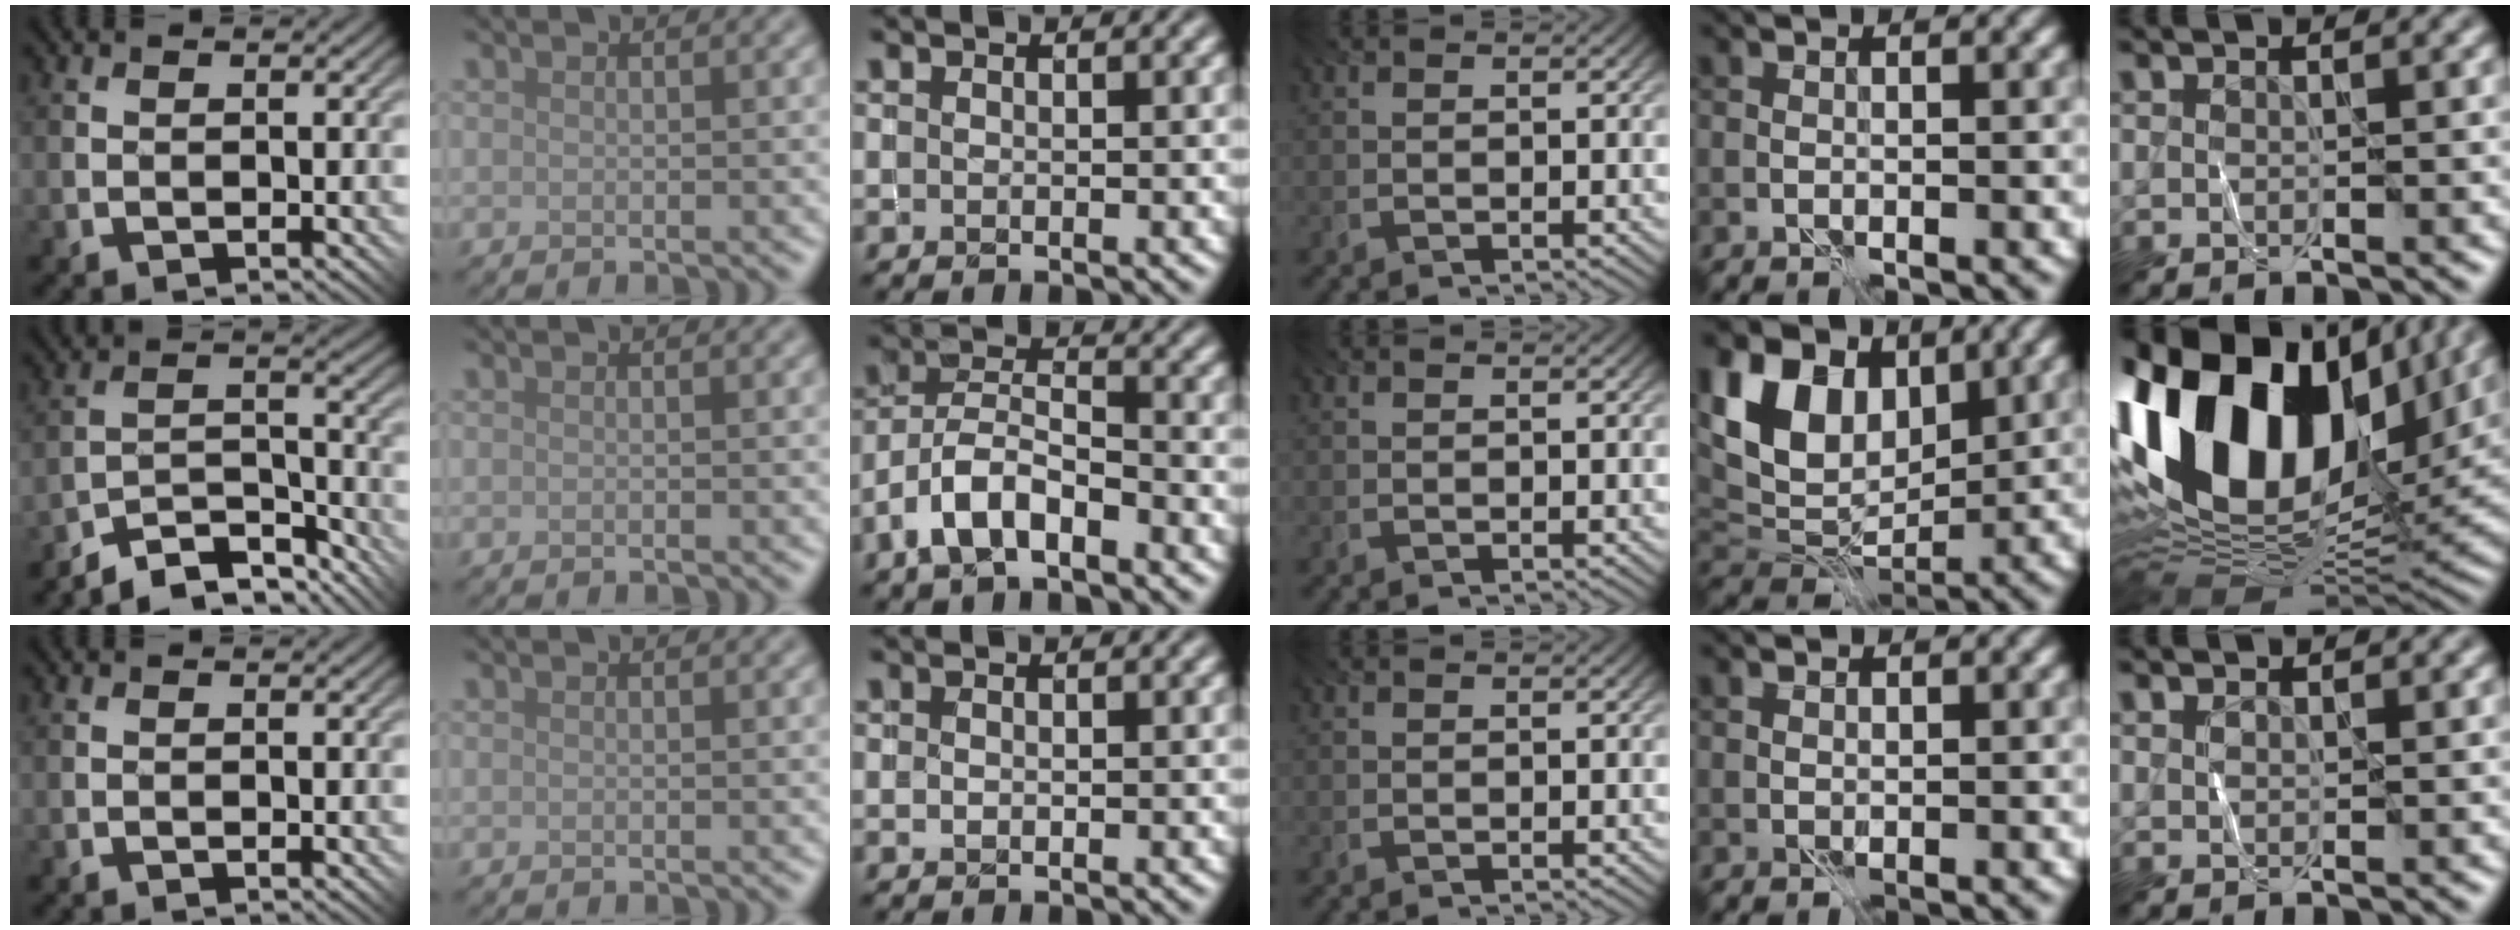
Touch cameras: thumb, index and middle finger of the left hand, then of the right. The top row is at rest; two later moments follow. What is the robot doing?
{"motion": "fold", "object": "shorts"}